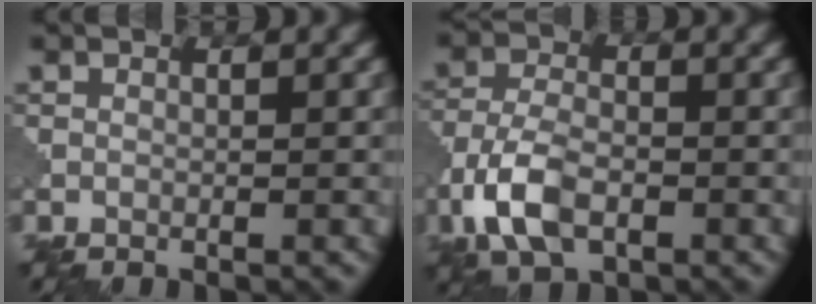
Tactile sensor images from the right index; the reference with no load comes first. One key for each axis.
{"total": 5.8, "fx": -2.7, "fy": 3.0, "fz": 4.1, "tx": -0.088, "ty": -0.002, "tz": -0.061}